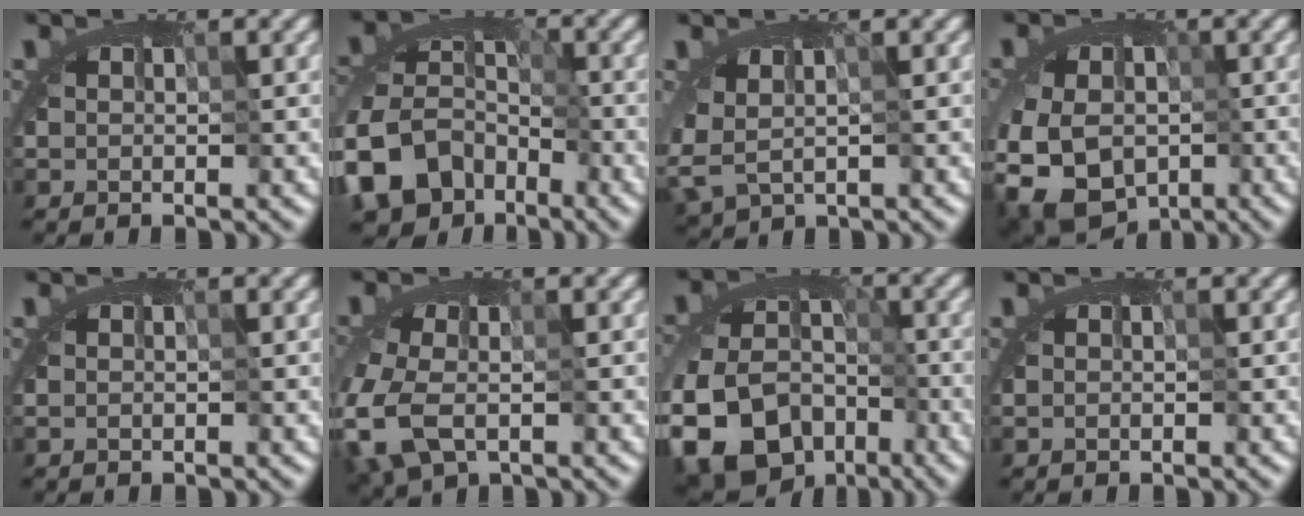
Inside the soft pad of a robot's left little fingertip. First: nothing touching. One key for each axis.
{"total": 11.2, "fx": -9.0, "fy": 6.4, "fz": 1.8, "tx": -0.028, "ty": -0.020, "tz": -0.164}
{"total": 1.4, "fx": 0.2, "fy": 0.7, "fz": 1.2, "tx": -0.026, "ty": -0.002, "tz": 0.010}
{"total": 7.5, "fx": -3.1, "fy": 5.6, "fz": 3.8, "tx": -0.041, "ty": -0.004, "tz": -0.043}
{"total": 0.0}
{"total": 4.8, "fx": -2.7, "fy": 2.5, "fz": 3.1, "tx": -0.066, "ty": -0.003, "tz": -0.057}
{"total": 16.4, "fx": -9.0, "fy": 12.6, "fz": 5.4, "tx": -0.096, "ty": -0.044, "tz": -0.164}
{"total": 0.0}